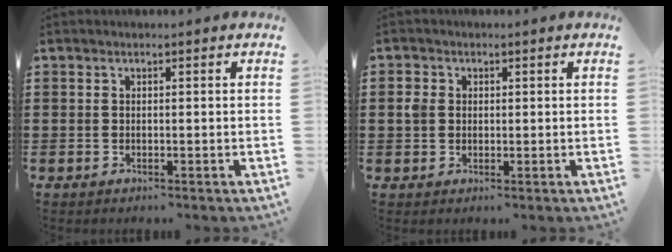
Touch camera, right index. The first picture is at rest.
{"total": 2.1, "force": [0.3, 1.8, 1.0], "torque": [-0.026, 0.009, 0.004]}